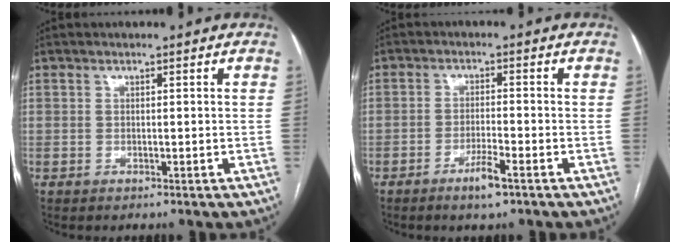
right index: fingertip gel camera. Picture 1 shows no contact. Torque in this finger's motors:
{"motor_torque": [0.09, 0.00, 0.22, 0.04]}